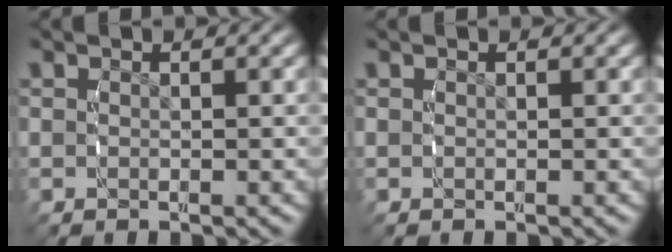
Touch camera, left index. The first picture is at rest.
{"total": 0.0}